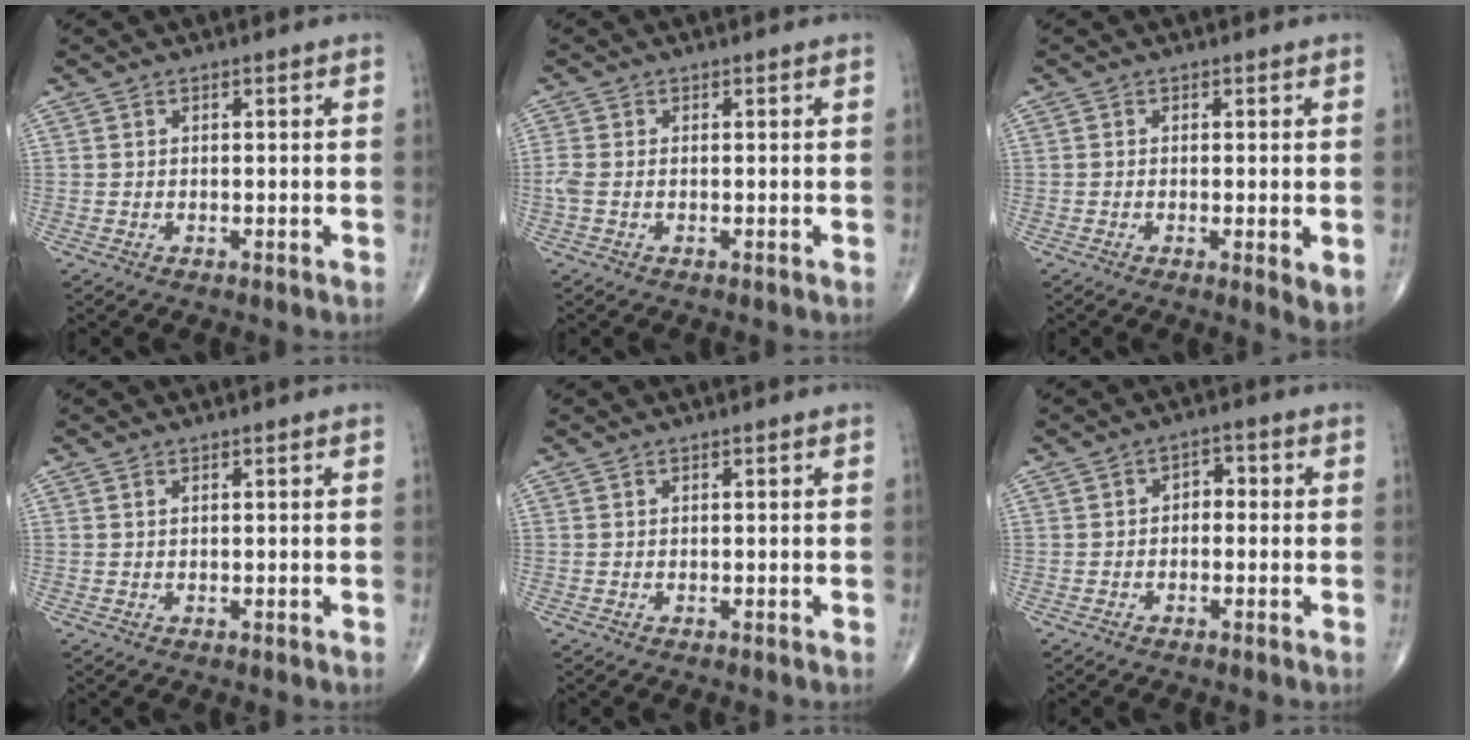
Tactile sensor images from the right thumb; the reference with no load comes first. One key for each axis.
{"total": 2.3, "fx": -0.3, "fy": 1.3, "fz": 1.8, "tx": -0.058, "ty": 0.004, "tz": -0.007}
{"total": 3.7, "fx": -0.6, "fy": 0.8, "fz": 3.5, "tx": -0.058, "ty": -0.013, "tz": -0.012}
{"total": 0.0}
{"total": 0.0}
{"total": 2.7, "fx": -0.3, "fy": 2.0, "fz": 1.9, "tx": -0.008, "ty": 0.012, "tz": -0.016}